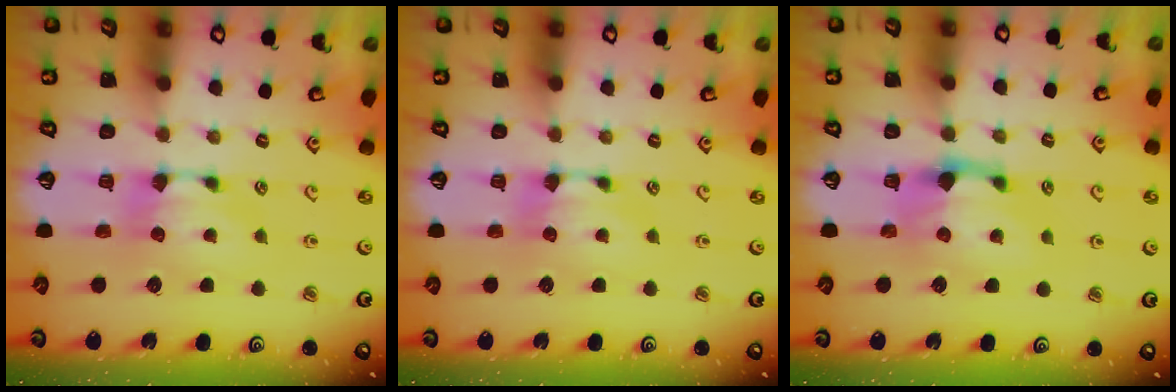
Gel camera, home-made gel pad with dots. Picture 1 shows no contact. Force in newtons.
{"total": 0.0}
{"total": 1.9, "press": 1.1, "slide": 1.5}